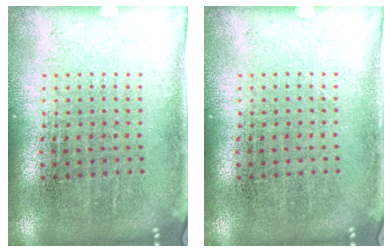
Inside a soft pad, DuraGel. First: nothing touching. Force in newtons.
{"total": 0.0}